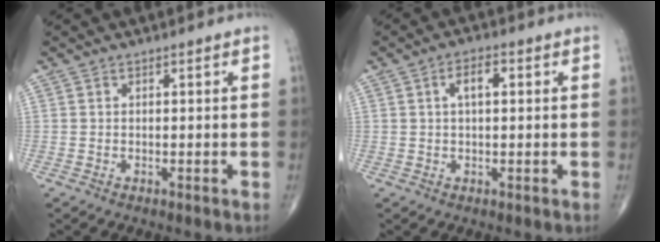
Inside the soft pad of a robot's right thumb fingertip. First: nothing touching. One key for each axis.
{"total": 3.9, "fx": 0.9, "fy": 1.7, "fz": 3.4, "tx": -0.057, "ty": 0.008, "tz": 0.013}